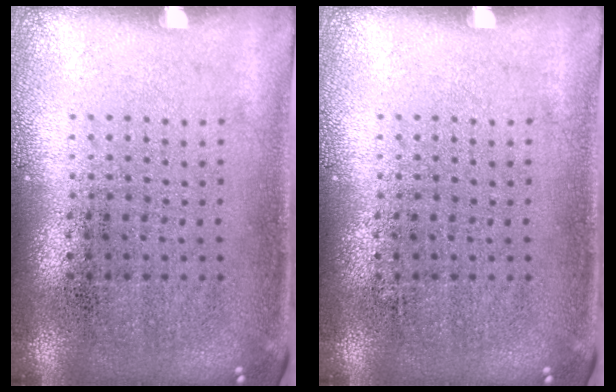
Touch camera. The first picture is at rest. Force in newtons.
{"total": 0.0}